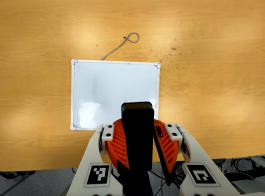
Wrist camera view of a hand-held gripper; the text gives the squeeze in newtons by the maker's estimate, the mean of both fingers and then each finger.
{"total": 10.5, "left": 10.3, "right": 10.7}